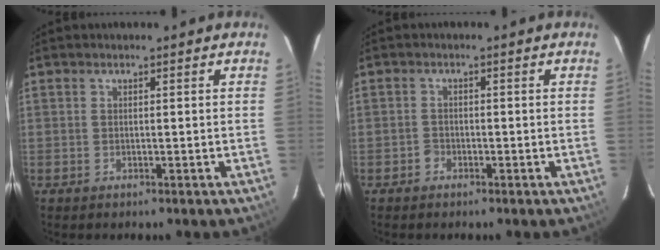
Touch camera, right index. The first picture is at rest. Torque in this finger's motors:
{"motor_torque": [-0.03, 0.09, -0.02, 0.01]}